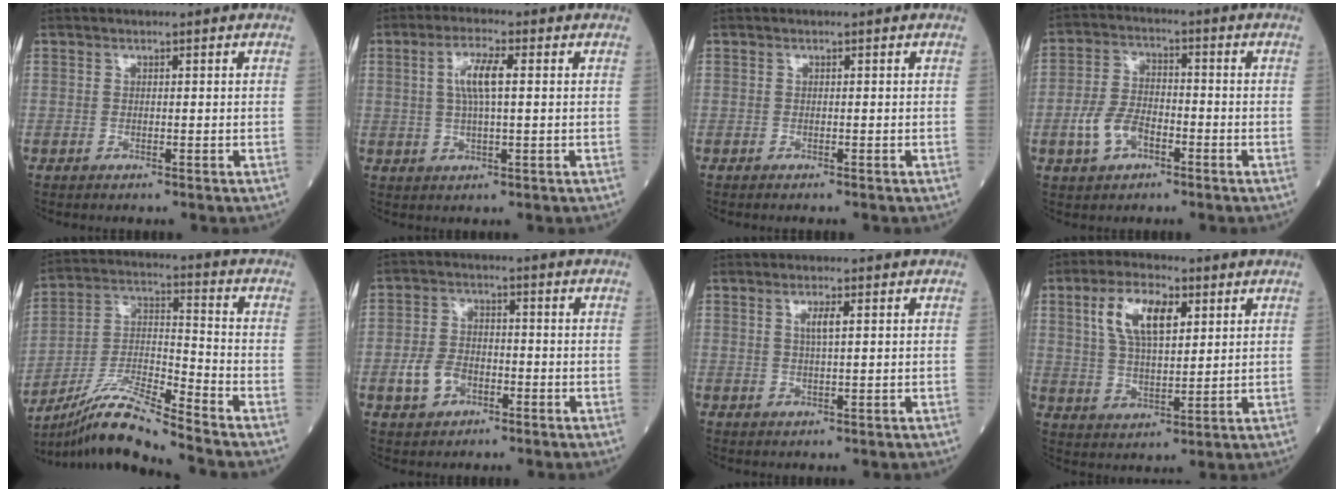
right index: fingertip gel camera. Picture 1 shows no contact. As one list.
[{"total": 5.4, "force": [1.0, 0.9, 5.2], "torque": [-0.108, 0.007, 0.020]}, {"total": 0.7, "force": [-0.6, 0.0, 0.3], "torque": [-0.002, 0.000, -0.010]}, {"total": 6.6, "force": [-2.7, 3.9, 4.6], "torque": [-0.106, 0.009, -0.054]}, {"total": 11.3, "force": [-10.0, -1.3, 5.1], "torque": [-0.106, -0.009, -0.186]}, {"total": 5.6, "force": [-2.2, 4.0, 3.3], "torque": [-0.075, 0.010, -0.038]}, {"total": 2.3, "force": [0.7, 0.2, 2.2], "torque": [-0.045, 0.001, 0.014]}, {"total": 9.8, "force": [3.8, 4.0, 8.1], "torque": [-0.162, 0.015, 0.072]}]